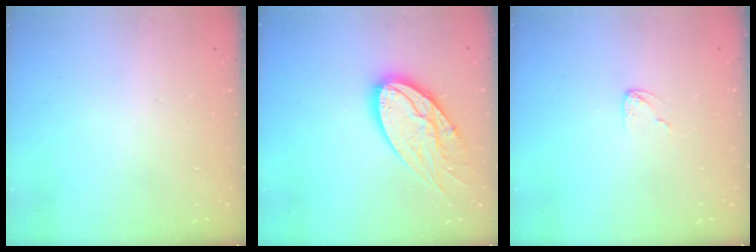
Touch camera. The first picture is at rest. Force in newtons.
{"total": 17.3, "press": 17.3, "slide": 1.5}
{"total": 2.9, "press": 2.9, "slide": 0.3}